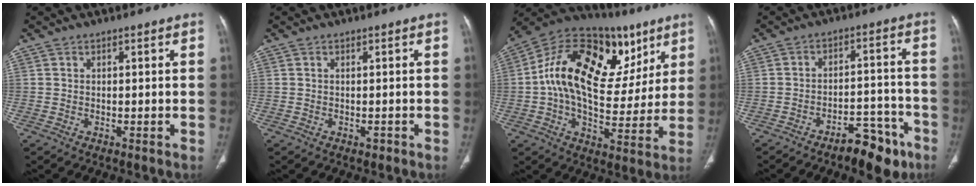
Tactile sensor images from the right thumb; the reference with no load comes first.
{"total": 0.7, "force": [-0.2, 0.4, 0.5], "torque": [-0.010, 0.001, -0.002]}
{"total": 26.4, "force": [8.6, 15.3, 19.7], "torque": [-0.286, 0.026, 0.134]}
{"total": 9.7, "force": [-6.5, 3.9, 6.0], "torque": [-0.063, 0.053, -0.094]}